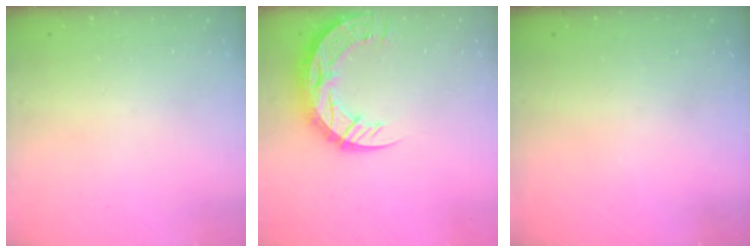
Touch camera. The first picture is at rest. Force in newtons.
{"total": 16.1, "press": 16.0, "slide": 1.4}
{"total": 0.0}